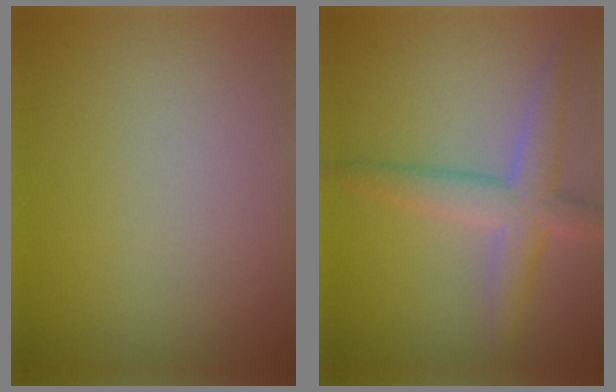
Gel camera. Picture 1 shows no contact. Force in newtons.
{"total": 4.1, "press": 4.1, "slide": 0.4}